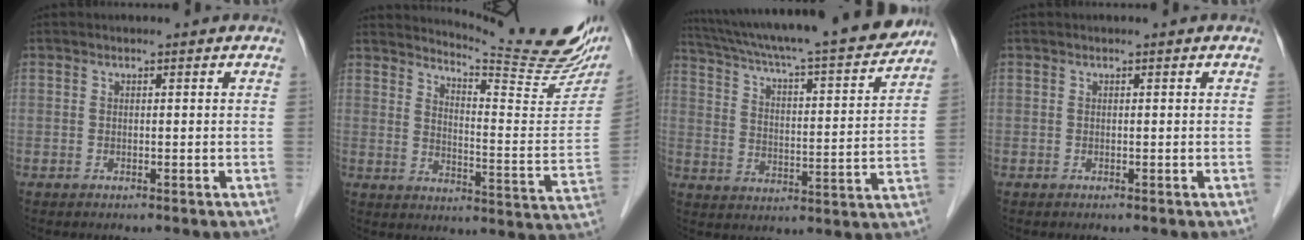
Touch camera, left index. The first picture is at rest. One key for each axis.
{"total": 19.7, "fx": 17.9, "fy": 0.6, "fz": 8.2, "tx": -0.124, "ty": -0.097, "tz": 0.221}
{"total": 24.8, "fx": 21.9, "fy": 1.8, "fz": 11.6, "tx": -0.196, "ty": -0.014, "tz": 0.310}
{"total": 0.0}